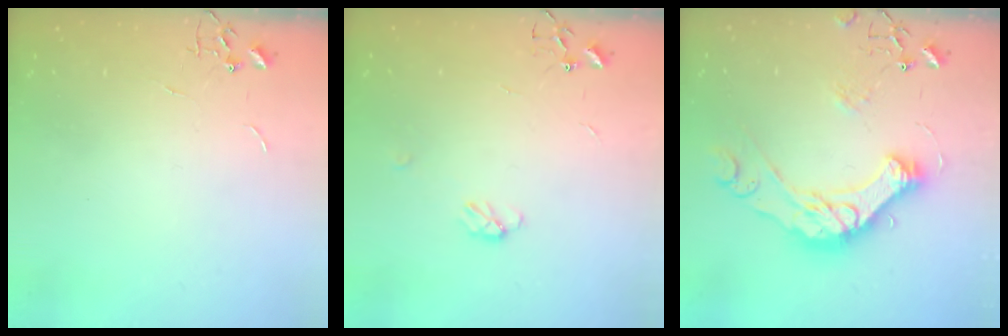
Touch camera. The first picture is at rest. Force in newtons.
{"total": 3.9, "press": 3.9, "slide": 0.4}
{"total": 17.4, "press": 17.3, "slide": 1.8}